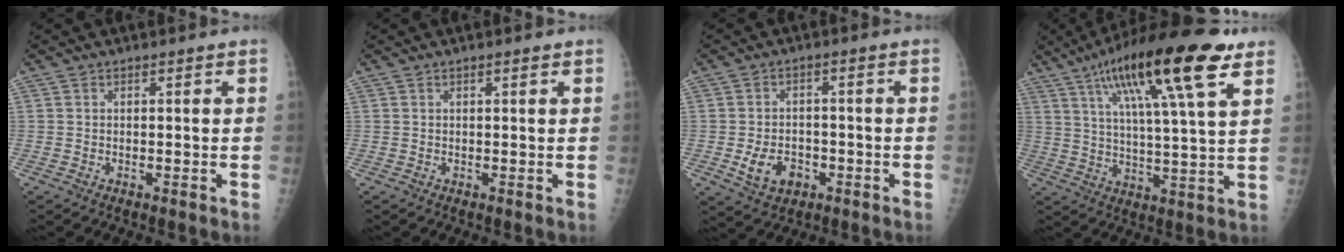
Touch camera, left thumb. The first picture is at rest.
{"total": 0.7, "force": [0.4, 0.1, 0.6], "torque": [-0.009, 0.000, 0.007]}
{"total": 6.7, "force": [-2.3, 4.8, 4.0], "torque": [-0.056, 0.012, -0.032]}
{"total": 21.3, "force": [11.1, 4.0, 17.8], "torque": [-0.292, -0.016, 0.181]}